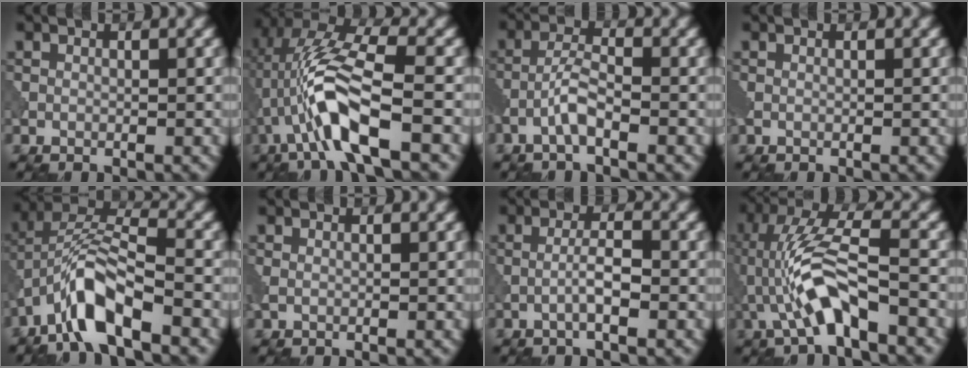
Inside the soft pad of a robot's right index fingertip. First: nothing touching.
{"total": 8.5, "force": [-2.4, 2.5, 7.8], "torque": [-0.169, 0.015, -0.051]}
{"total": 2.7, "force": [-1.5, 0.6, 2.2], "torque": [-0.046, 0.010, -0.037]}
{"total": 0.6, "force": [-0.3, 0.2, 0.5], "torque": [-0.014, -0.006, -0.009]}
{"total": 7.6, "force": [-4.3, 2.4, 5.8], "torque": [-0.109, 0.015, -0.087]}
{"total": 1.1, "force": [-0.1, 0.7, 0.8], "torque": [-0.024, -0.003, -0.006]}
{"total": 2.3, "force": [-0.6, 0.3, 2.2], "torque": [-0.041, 0.009, -0.016]}
{"total": 6.7, "force": [-2.1, 1.7, 6.1], "torque": [-0.129, 0.018, -0.042]}